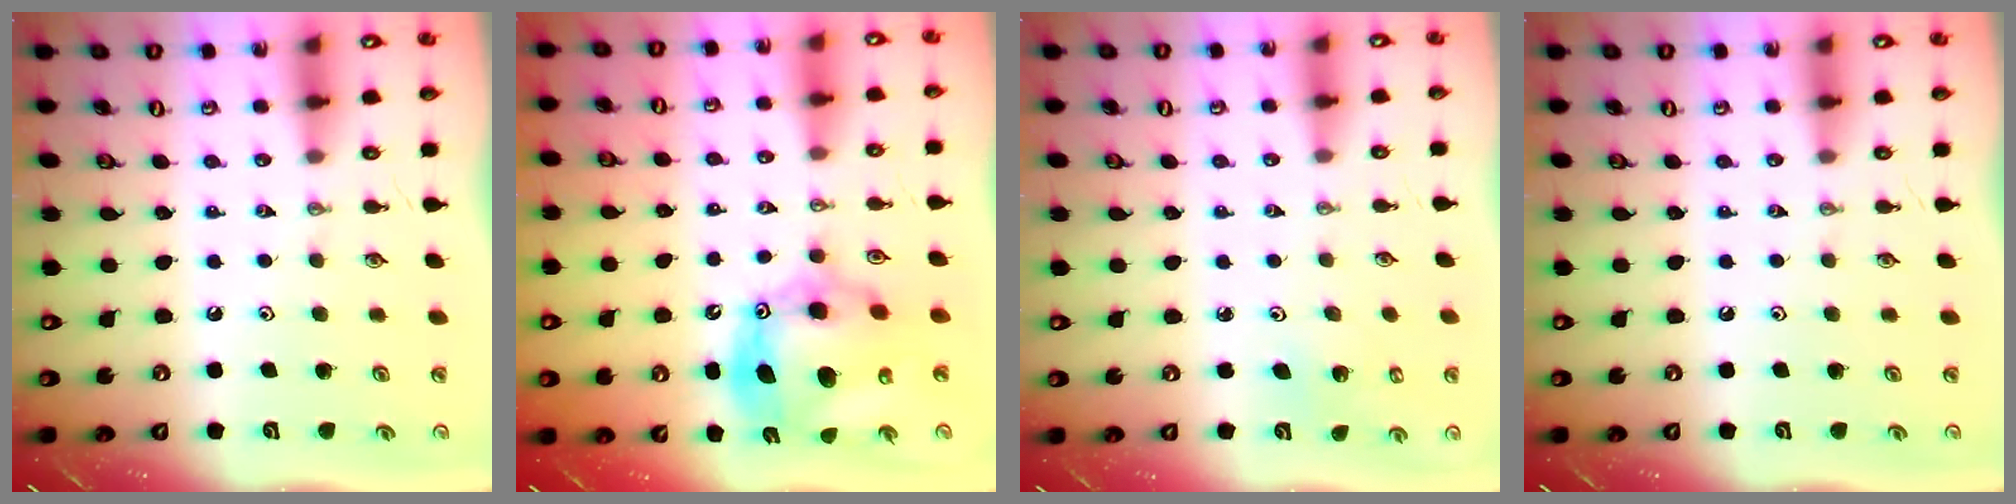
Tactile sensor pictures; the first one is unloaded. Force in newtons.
{"total": 15.7, "press": 15.6, "slide": 1.5}
{"total": 3.2, "press": 3.2, "slide": 0.2}
{"total": 0.0}